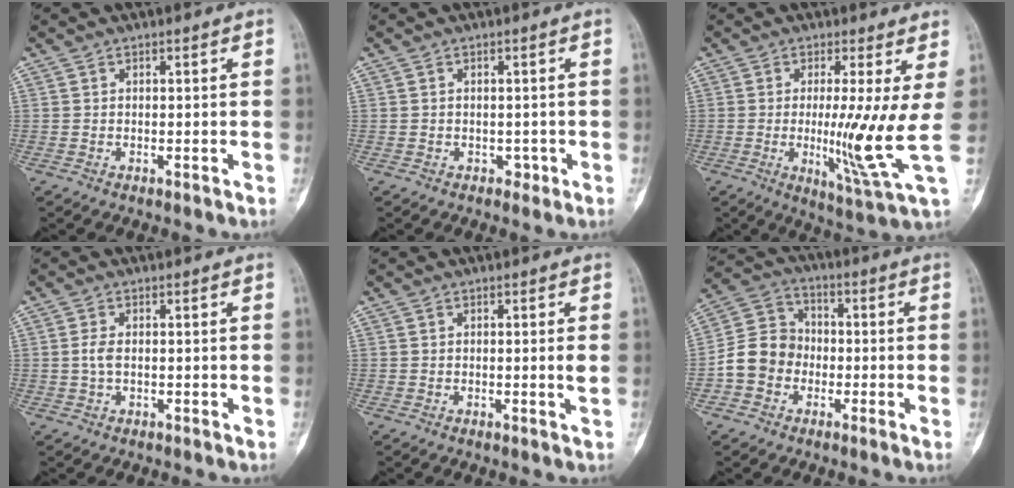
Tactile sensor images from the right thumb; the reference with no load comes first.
{"total": 1.3, "force": [-0.5, 1.1, 0.4], "torque": [0.002, 0.005, -0.006]}
{"total": 10.7, "force": [0.3, -0.2, 10.6], "torque": [-0.201, -0.040, 0.003]}
{"total": 2.1, "force": [-0.1, 1.2, 1.8], "torque": [-0.040, 0.002, -0.004]}
{"total": 1.3, "force": [0.0, -0.1, 1.3], "torque": [-0.024, -0.003, 0.000]}
{"total": 9.4, "force": [-2.6, 8.1, 4.0], "torque": [-0.060, 0.037, -0.059]}